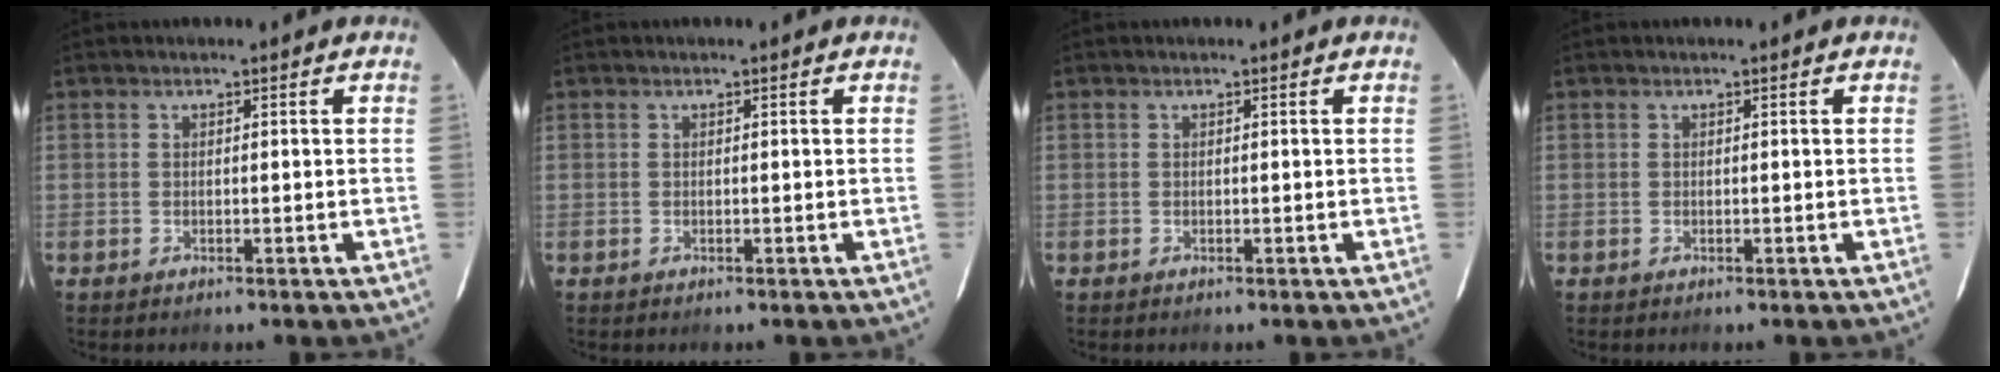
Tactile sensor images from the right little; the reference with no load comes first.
{"total": 0.0}
{"total": 0.0}
{"total": 0.0}